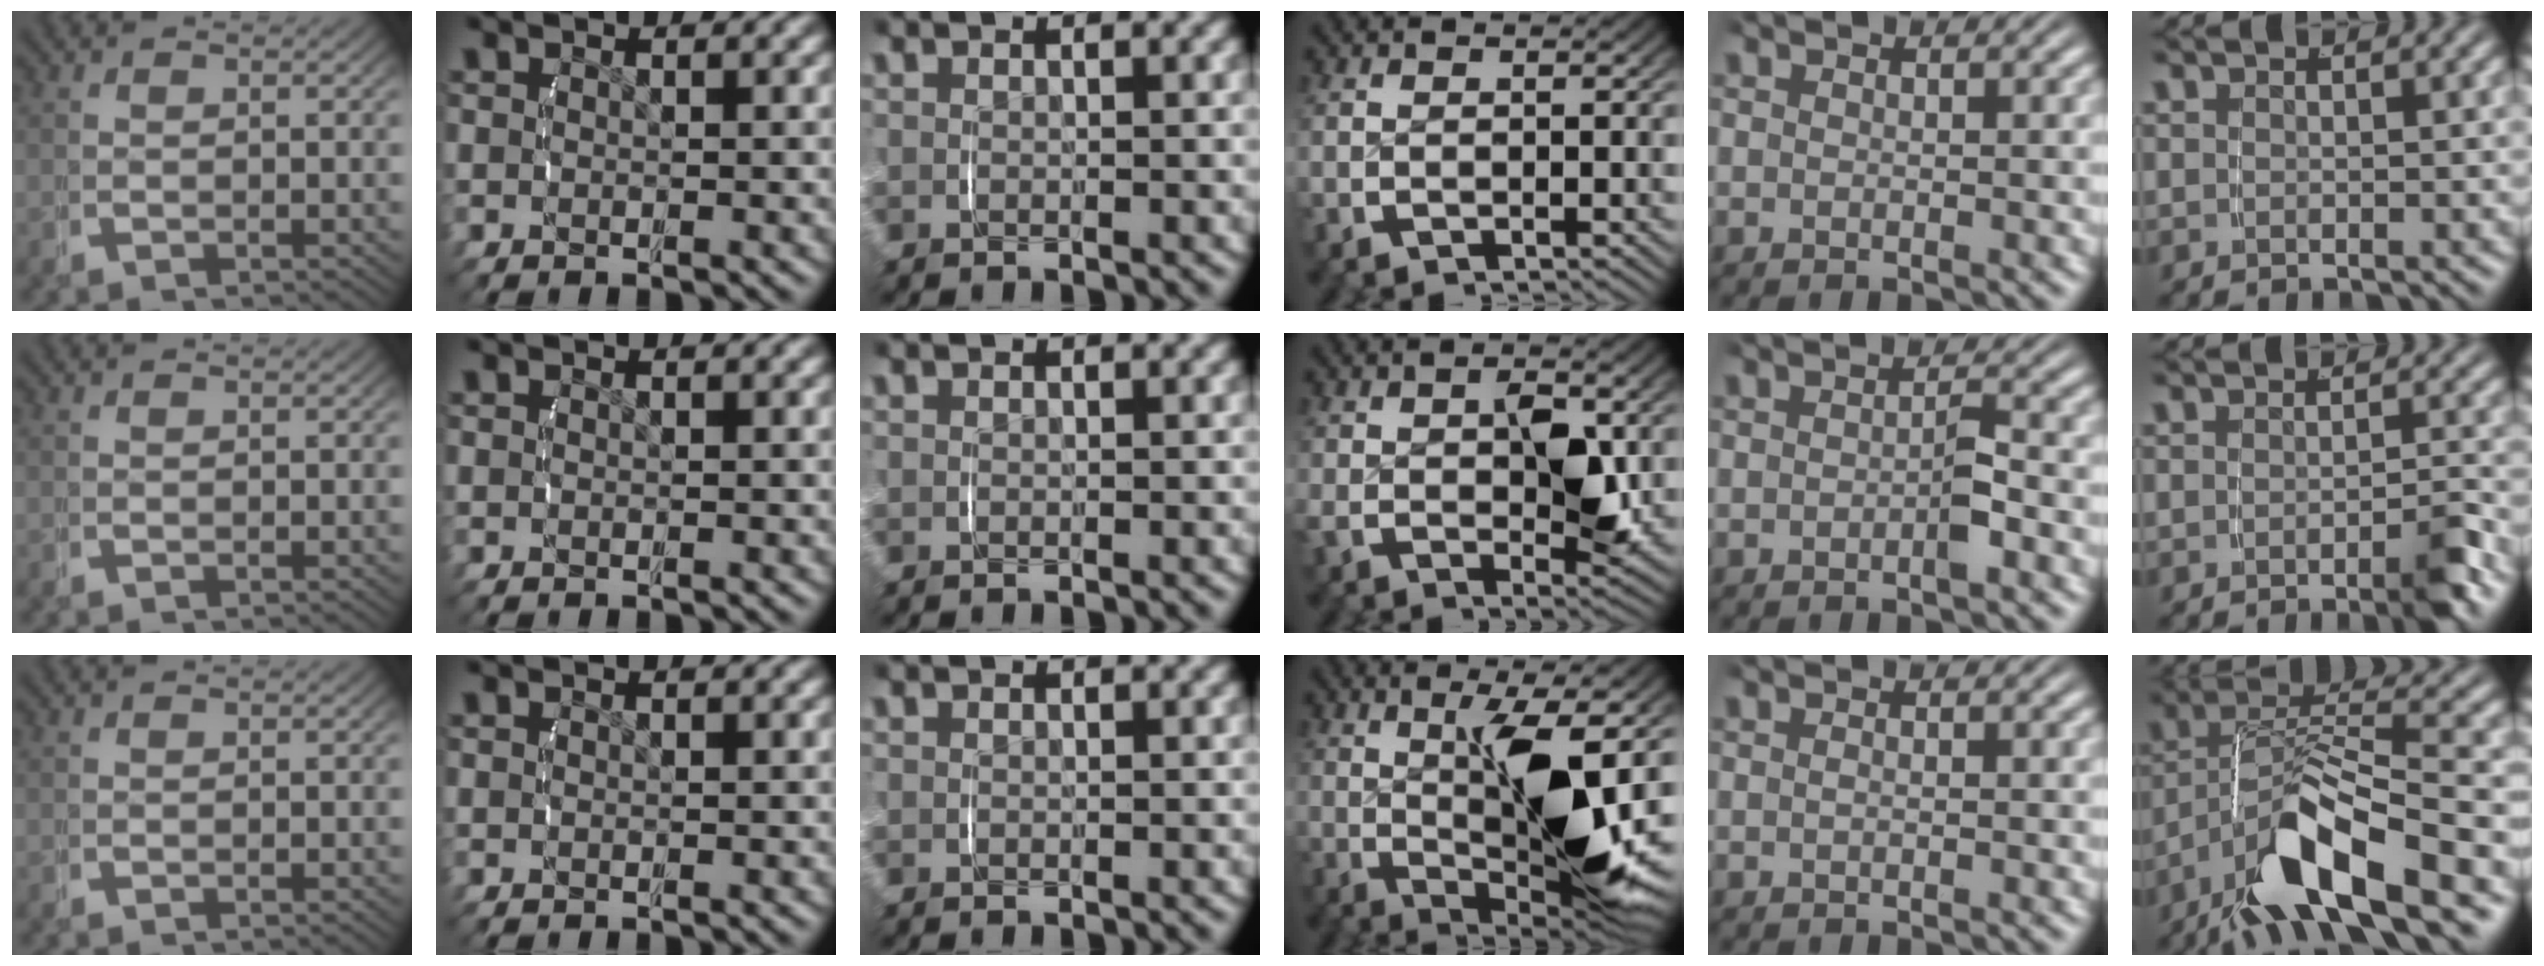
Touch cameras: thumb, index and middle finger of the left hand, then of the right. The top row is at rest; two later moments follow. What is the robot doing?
{"motion": "lift_and_place", "object": "jar lid"}